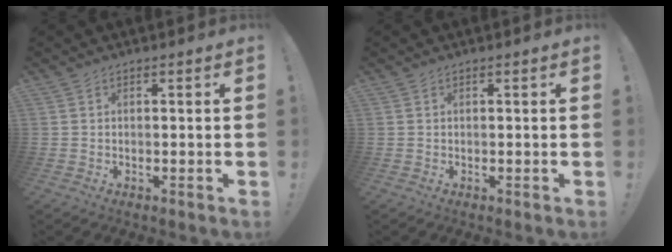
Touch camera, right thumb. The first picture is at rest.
{"total": 0.0}